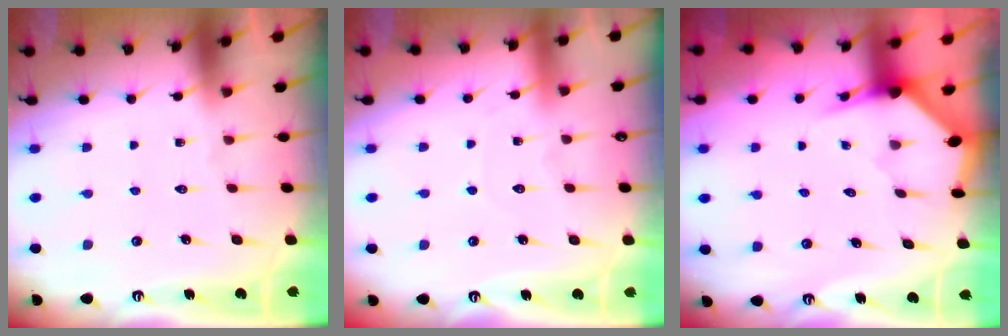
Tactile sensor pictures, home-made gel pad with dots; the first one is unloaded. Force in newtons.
{"total": 2.9, "press": 2.9, "slide": 0.3}
{"total": 3.0, "press": 3.0, "slide": 0.2}